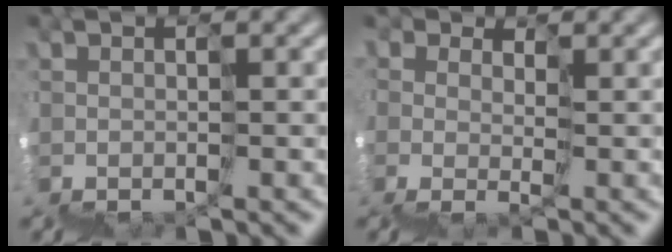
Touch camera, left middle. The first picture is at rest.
{"total": 2.1, "force": [0.5, 1.8, 1.0], "torque": [-0.016, -0.003, 0.011]}